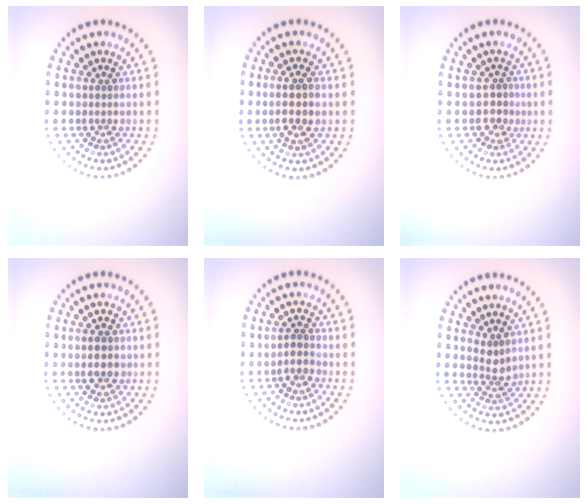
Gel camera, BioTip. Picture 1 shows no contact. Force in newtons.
{"total": 2.7, "press": 2.6, "slide": 1.0}
{"total": 1.7, "press": 1.5, "slide": 0.8}
{"total": 2.7, "press": 2.7, "slide": 0.1}
{"total": 1.6, "press": 1.3, "slide": 1.0}
{"total": 1.9, "press": 1.4, "slide": 1.3}